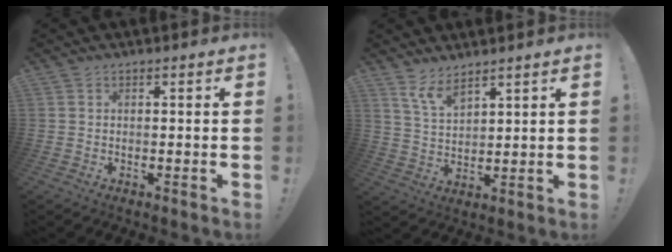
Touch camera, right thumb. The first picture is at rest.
{"total": 7.1, "force": [5.6, 2.1, 3.8], "torque": [-0.075, -0.034, 0.105]}